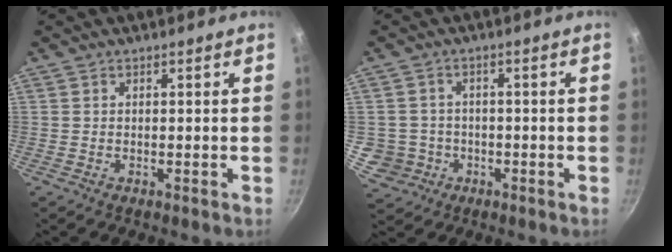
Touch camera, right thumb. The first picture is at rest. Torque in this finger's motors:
{"motor_torque": [-0.04, -0.31, 0.29, -0.14, -0.01]}